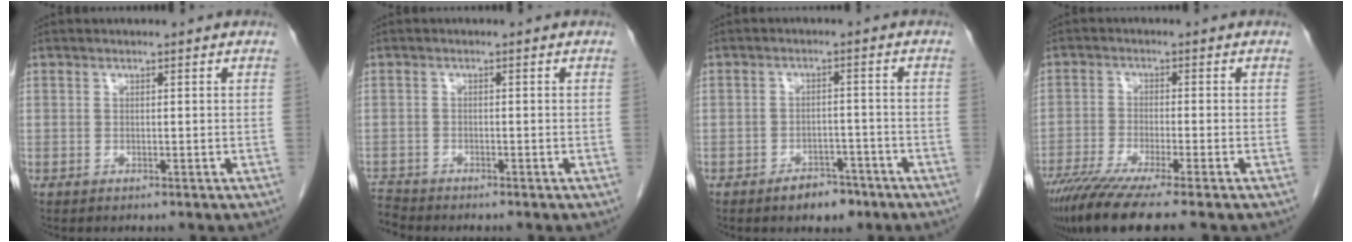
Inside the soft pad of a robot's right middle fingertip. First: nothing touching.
{"total": 2.5, "force": [-2.5, -0.2, -0.4], "torque": [0.004, -0.016, -0.045]}
{"total": 4.4, "force": [-3.2, 2.3, 2.1], "torque": [-0.027, 0.005, -0.041]}
{"total": 10.6, "force": [-8.2, -0.3, 6.7], "torque": [-0.106, -0.030, -0.134]}